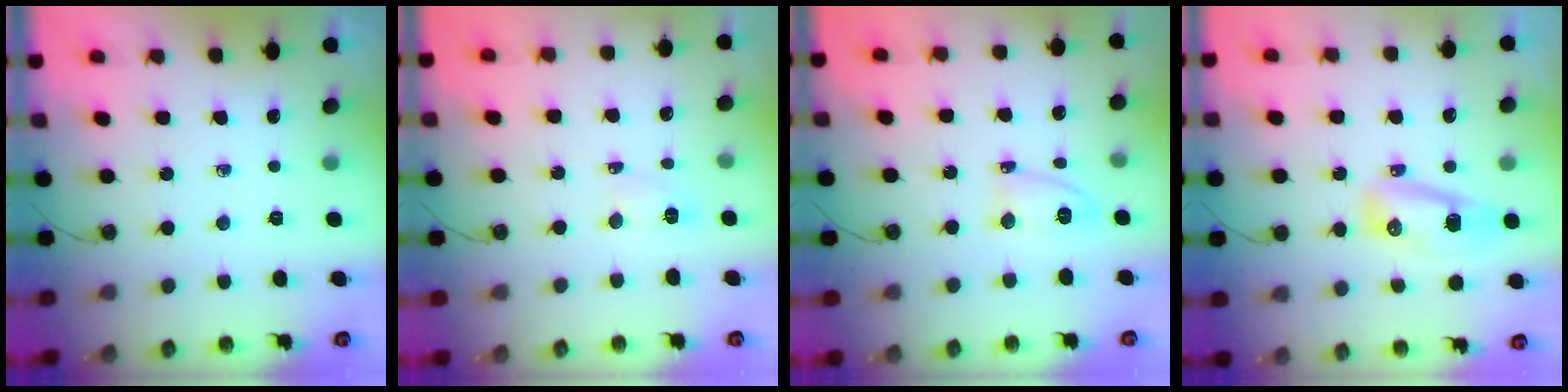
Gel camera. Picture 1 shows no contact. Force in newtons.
{"total": 3.5, "press": 3.5, "slide": 0.5}
{"total": 5.1, "press": 5.1, "slide": 0.7}
{"total": 9.6, "press": 8.9, "slide": 3.6}